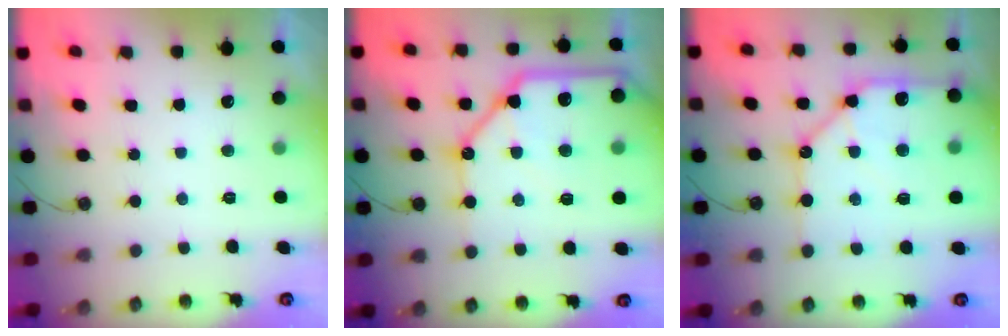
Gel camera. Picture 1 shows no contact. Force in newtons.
{"total": 23.8, "press": 23.6, "slide": 3.1}
{"total": 16.3, "press": 16.1, "slide": 2.1}